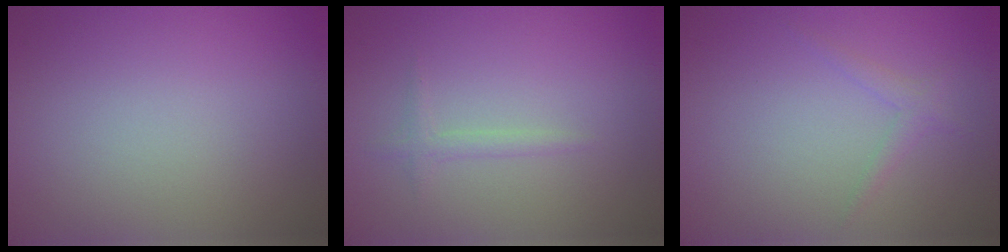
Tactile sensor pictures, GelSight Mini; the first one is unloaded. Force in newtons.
{"total": 1.0, "press": 1.0, "slide": 0.0}
{"total": 1.1, "press": 1.1, "slide": 0.0}